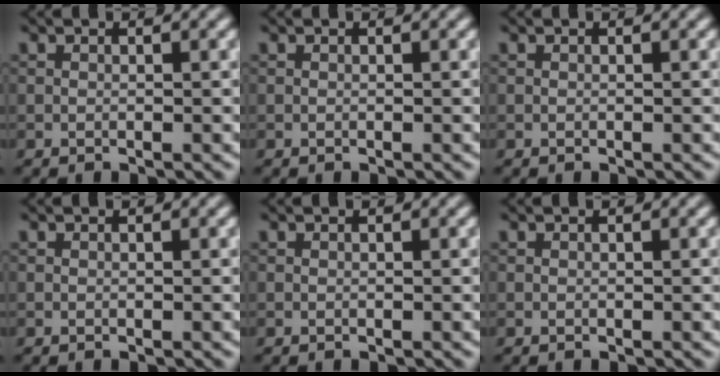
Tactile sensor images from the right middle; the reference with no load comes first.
{"total": 0.0}
{"total": 0.0}
{"total": 0.0}
{"total": 0.0}
{"total": 0.0}